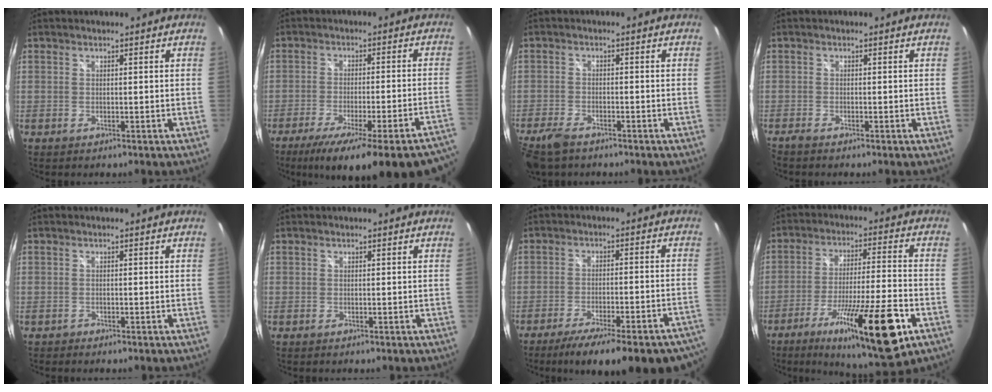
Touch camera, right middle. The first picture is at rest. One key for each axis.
{"total": 24.6, "fx": -19.9, "fy": 2.1, "fz": 14.3, "tx": -0.213, "ty": -0.070, "tz": -0.274}
{"total": 7.1, "fx": -5.4, "fy": 2.7, "fz": 3.7, "tx": -0.106, "ty": -0.022, "tz": -0.104}
{"total": 1.4, "fx": -1.2, "fy": 0.0, "fz": 0.6, "tx": -0.014, "ty": -0.006, "tz": -0.025}
{"total": 0.6, "fx": -0.5, "fy": 0.3, "fz": -0.1, "tx": -0.002, "ty": -0.002, "tz": -0.011}
{"total": 0.0}
{"total": 23.5, "fx": -19.2, "fy": 4.8, "fz": 12.7, "tx": -0.195, "ty": -0.046, "tz": -0.254}
{"total": 20.5, "fx": -10.5, "fy": 2.8, "fz": 17.4, "tx": -0.306, "ty": -0.046, "tz": -0.166}